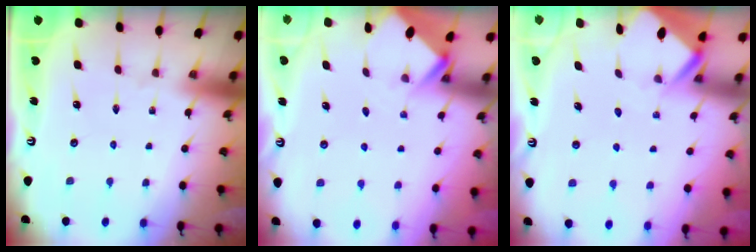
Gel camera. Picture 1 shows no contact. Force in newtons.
{"total": 2.9, "press": 2.9, "slide": 0.2}
{"total": 3.2, "press": 3.2, "slide": 0.3}